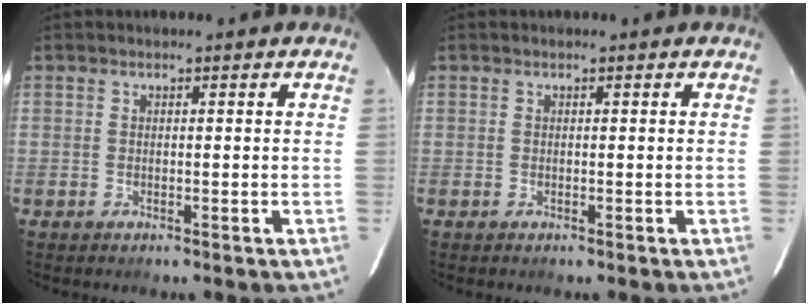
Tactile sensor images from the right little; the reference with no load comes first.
{"total": 0.0}